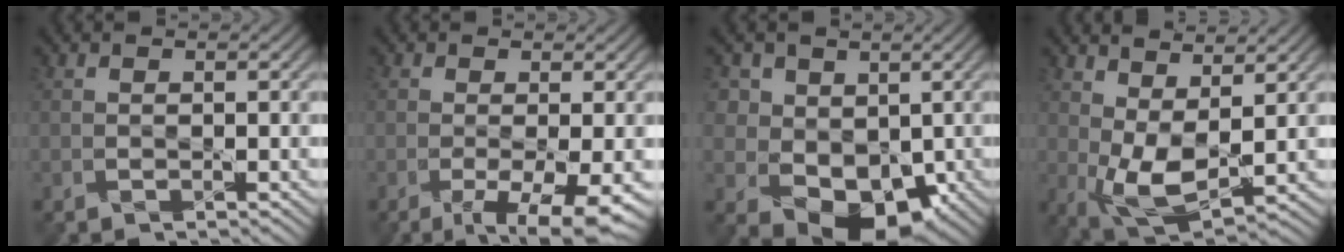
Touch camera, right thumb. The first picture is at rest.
{"total": 7.2, "force": [-2.9, 2.5, 6.1], "torque": [-0.115, -0.012, -0.038]}
{"total": 9.3, "force": [1.1, 7.8, 4.9], "torque": [-0.099, -0.008, 0.003]}
{"total": 6.5, "force": [1.8, 2.8, 5.6], "torque": [-0.127, 0.002, 0.038]}